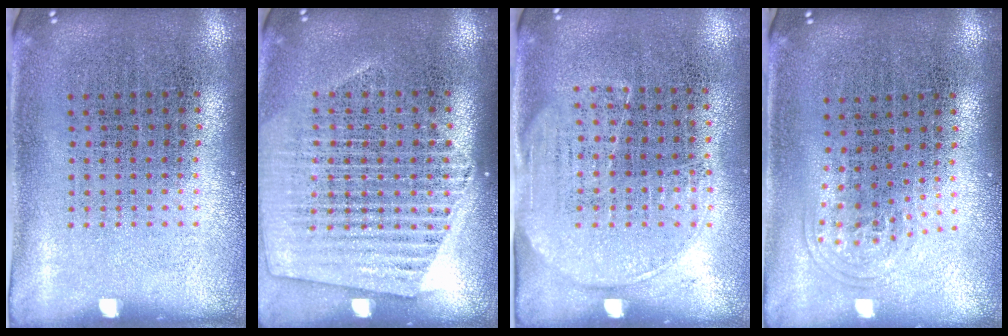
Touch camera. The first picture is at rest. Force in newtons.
{"total": 1.5, "press": 1.4, "slide": 0.4}
{"total": 1.5, "press": 1.2, "slide": 0.9}
{"total": 1.1, "press": 0.7, "slide": 0.7}